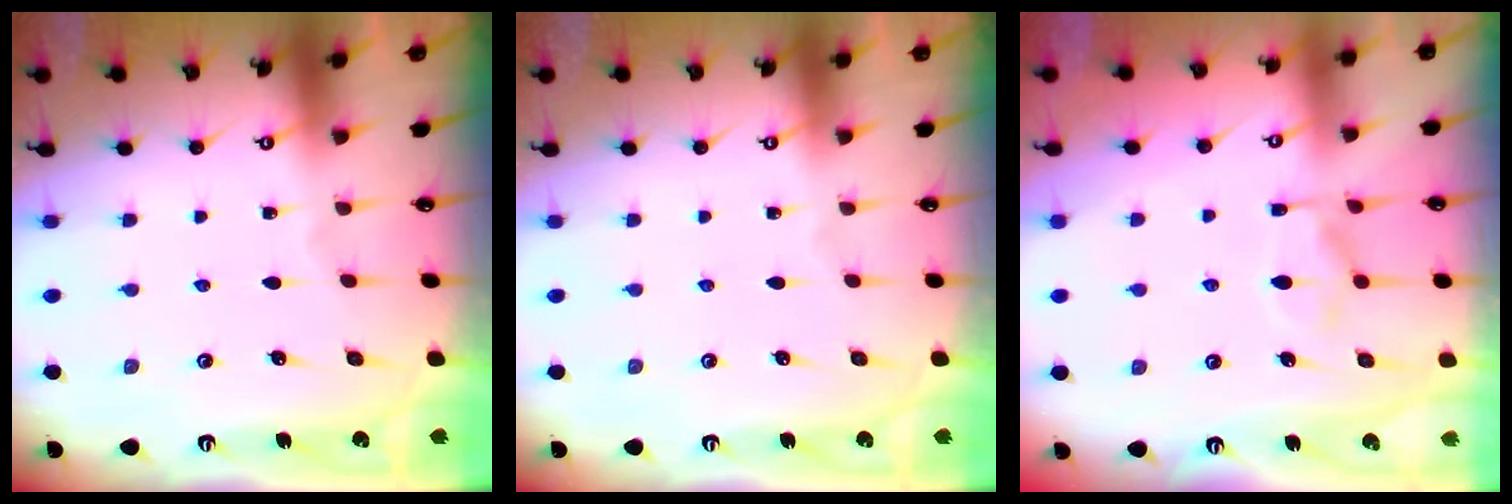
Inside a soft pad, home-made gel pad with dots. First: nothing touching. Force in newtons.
{"total": 0.0}
{"total": 2.8, "press": 2.4, "slide": 1.4}